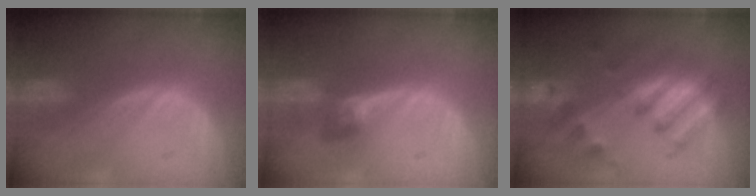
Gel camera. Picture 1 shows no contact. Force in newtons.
{"total": 3.2, "press": 2.7, "slide": 1.6}
{"total": 8.1, "press": 7.7, "slide": 2.7}